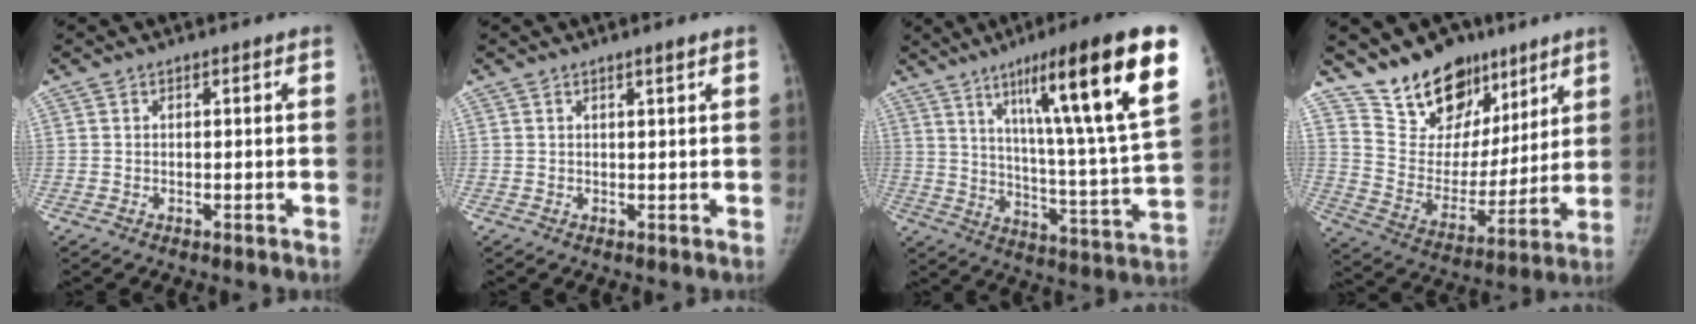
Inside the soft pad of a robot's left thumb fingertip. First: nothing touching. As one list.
[{"total": 1.2, "force": [0.8, -0.1, 0.8], "torque": [-0.012, -0.006, 0.015]}, {"total": 26.0, "force": [13.0, 2.8, 22.4], "torque": [-0.321, -0.037, 0.199]}, {"total": 18.6, "force": [13.1, 11.2, 6.9], "torque": [-0.052, -0.073, 0.226]}]